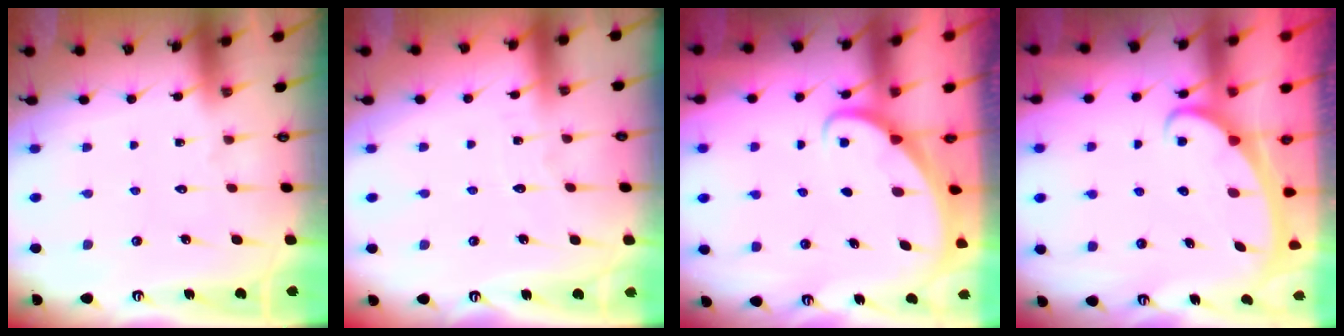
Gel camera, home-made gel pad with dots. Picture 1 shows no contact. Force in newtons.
{"total": 2.9, "press": 2.9, "slide": 0.3}
{"total": 1.6, "press": 1.6, "slide": 0.0}
{"total": 2.4, "press": 2.3, "slide": 0.4}